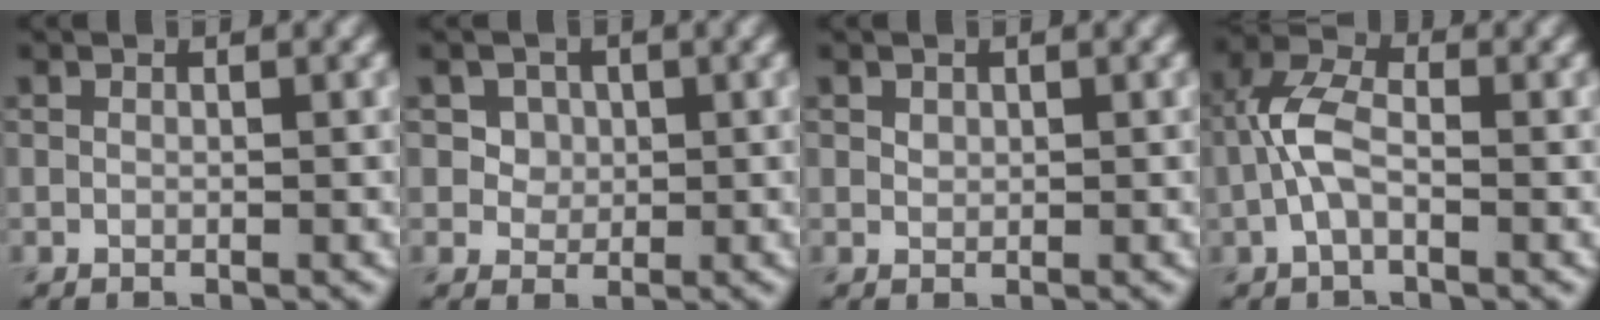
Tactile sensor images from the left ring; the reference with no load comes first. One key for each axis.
{"total": 4.5, "fx": 2.1, "fy": 3.4, "fz": 2.0, "tx": -0.043, "ty": 0.004, "tz": 0.031}
{"total": 0.6, "fx": 0.4, "fy": 0.5, "fz": 0.2, "tx": -0.004, "ty": -0.003, "tz": 0.009}
{"total": 3.9, "fx": -1.0, "fy": 1.9, "fz": 3.2, "tx": -0.076, "ty": 0.013, "tz": -0.028}